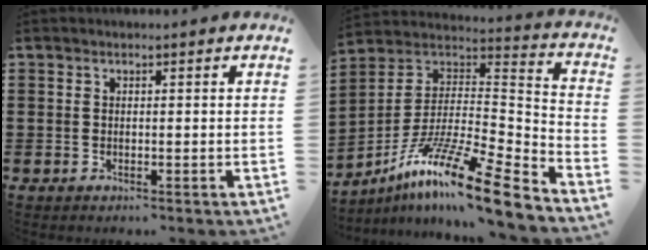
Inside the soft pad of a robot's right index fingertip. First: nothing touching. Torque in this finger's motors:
{"motor_torque": [1.09, 1.04, 0.68, 0.21]}